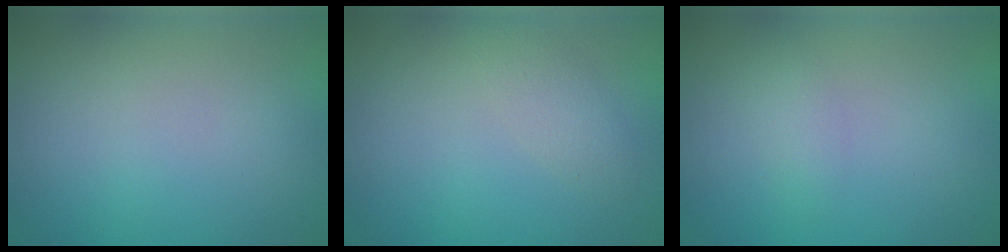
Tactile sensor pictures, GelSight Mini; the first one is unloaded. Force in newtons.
{"total": 1.8, "press": 1.8, "slide": 0.1}
{"total": 1.1, "press": 1.1, "slide": 0.1}